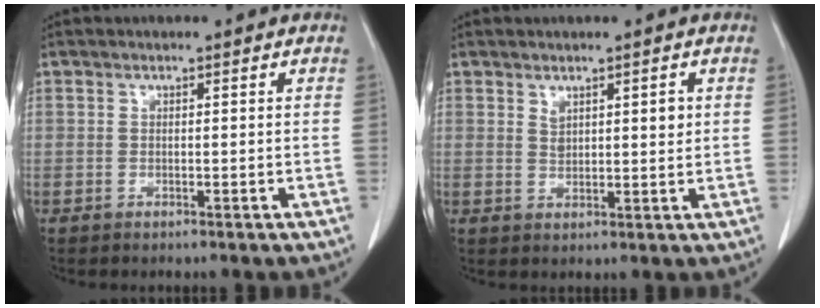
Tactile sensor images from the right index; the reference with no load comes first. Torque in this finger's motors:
{"motor_torque": [0.07, -0.01, -0.05, 0.00]}